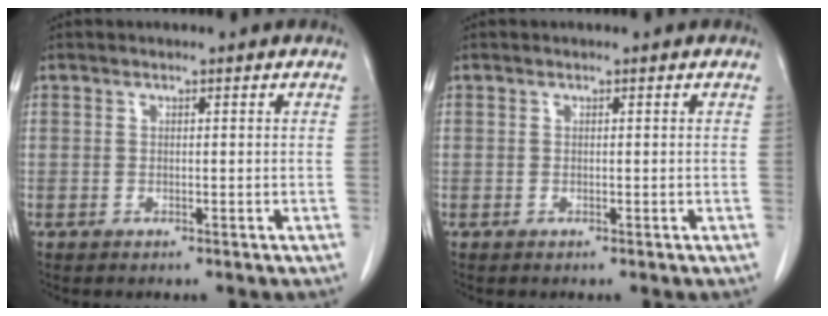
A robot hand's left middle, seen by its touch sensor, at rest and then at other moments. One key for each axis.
{"total": 0.0}